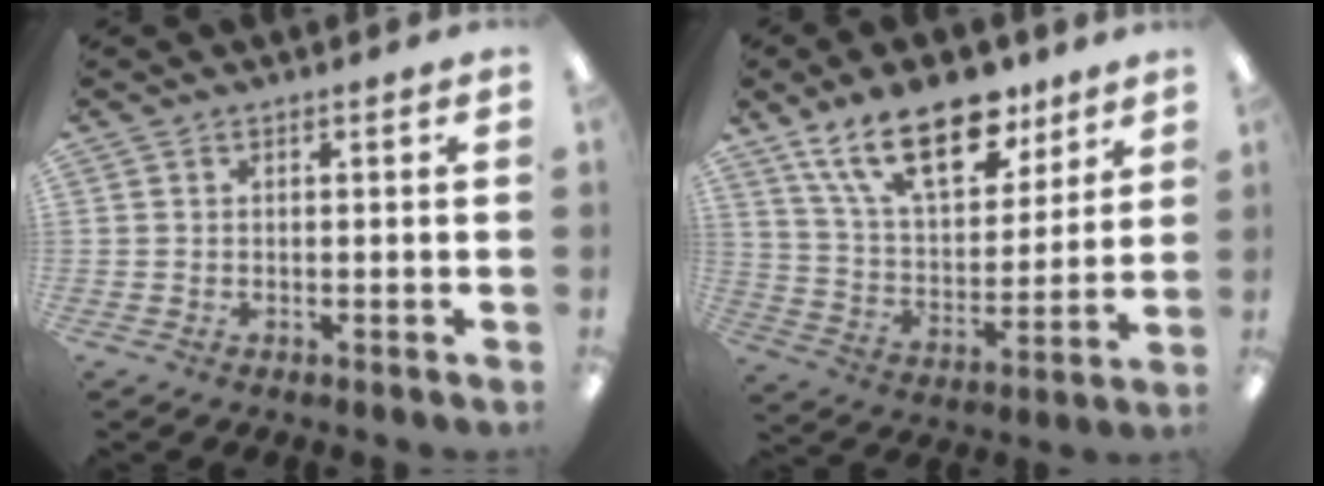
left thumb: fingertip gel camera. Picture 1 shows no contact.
{"total": 20.9, "force": [13.5, 10.2, 12.3], "torque": [-0.210, -0.058, 0.238]}